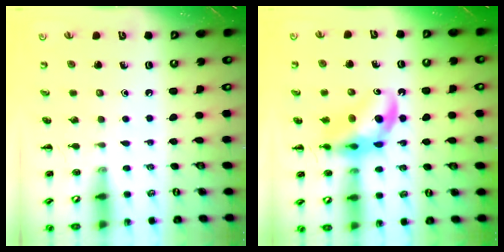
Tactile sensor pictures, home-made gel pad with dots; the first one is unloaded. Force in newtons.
{"total": 11.3, "press": 10.8, "slide": 3.2}